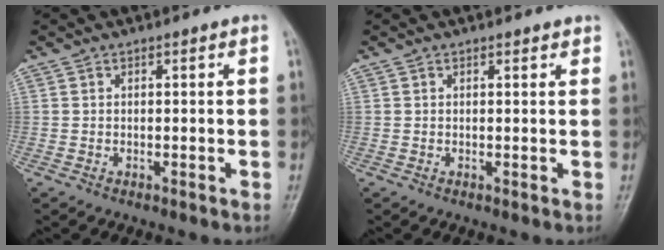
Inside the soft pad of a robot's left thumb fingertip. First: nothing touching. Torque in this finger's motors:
{"motor_torque": [-0.03, 0.05, 0.05, 0.15, -0.03]}